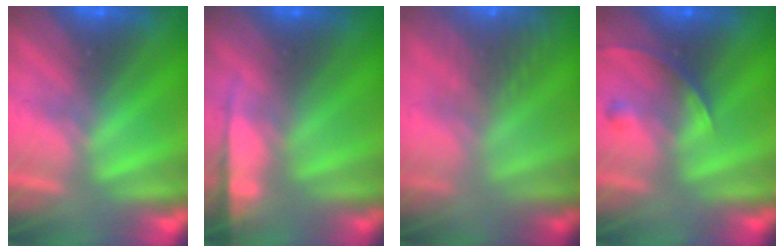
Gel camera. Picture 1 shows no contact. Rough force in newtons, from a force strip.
{"total": 6.0}
{"total": 7.7}
{"total": 2.4}